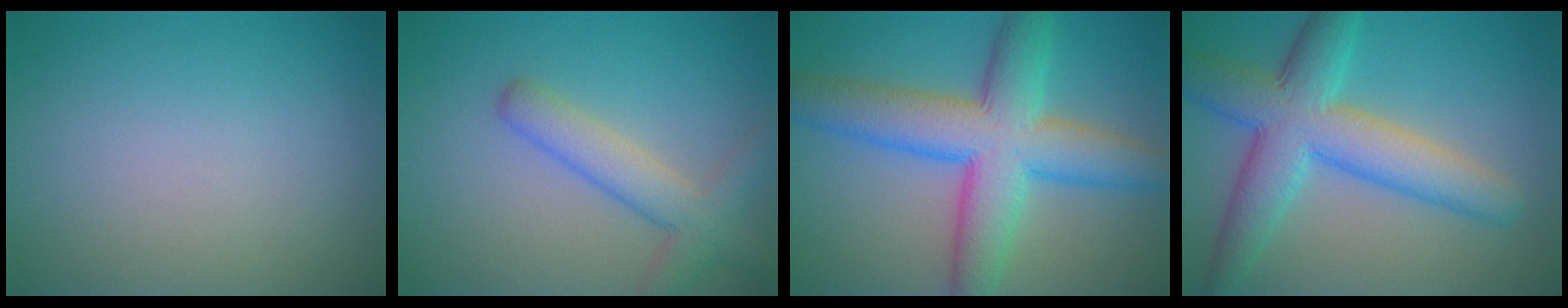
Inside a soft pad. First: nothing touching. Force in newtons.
{"total": 4.2, "press": 4.2, "slide": 0.2}
{"total": 9.5, "press": 9.5, "slide": 0.3}
{"total": 7.8, "press": 7.8, "slide": 0.2}